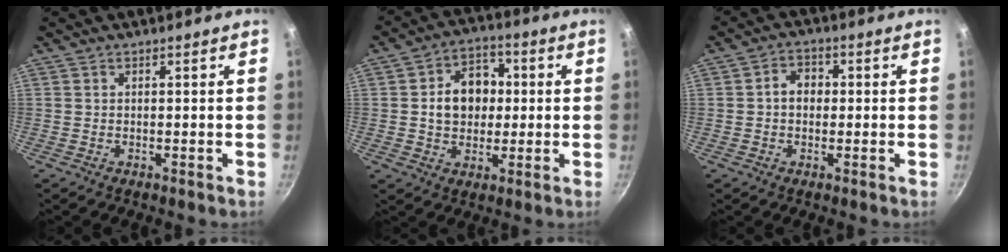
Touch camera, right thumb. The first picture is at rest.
{"total": 10.5, "force": [0.8, 8.2, 6.5], "torque": [-0.064, 0.016, 0.004]}
{"total": 4.4, "force": [0.1, 3.5, 2.6], "torque": [-0.019, 0.013, -0.005]}